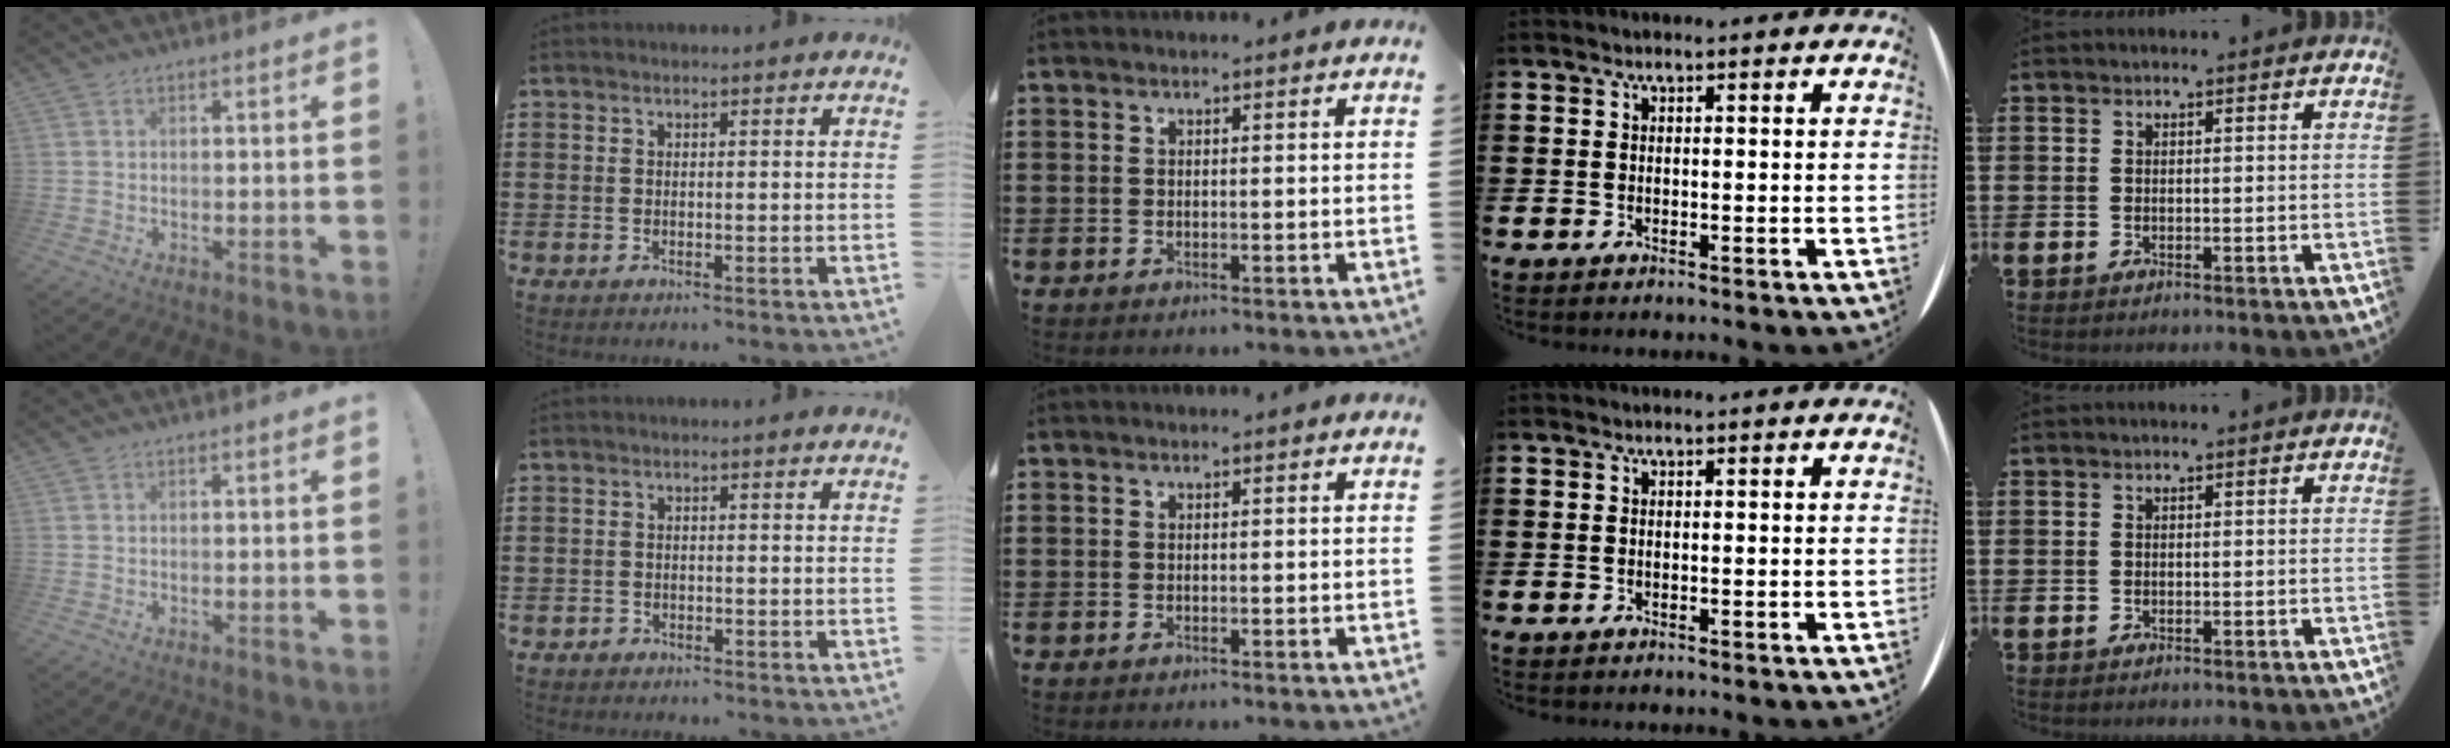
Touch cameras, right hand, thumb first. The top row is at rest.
{"index": {"total": 0.8, "force": [-0.7, 0.5, 0.0], "torque": [-0.003, 0.002, -0.016]}}